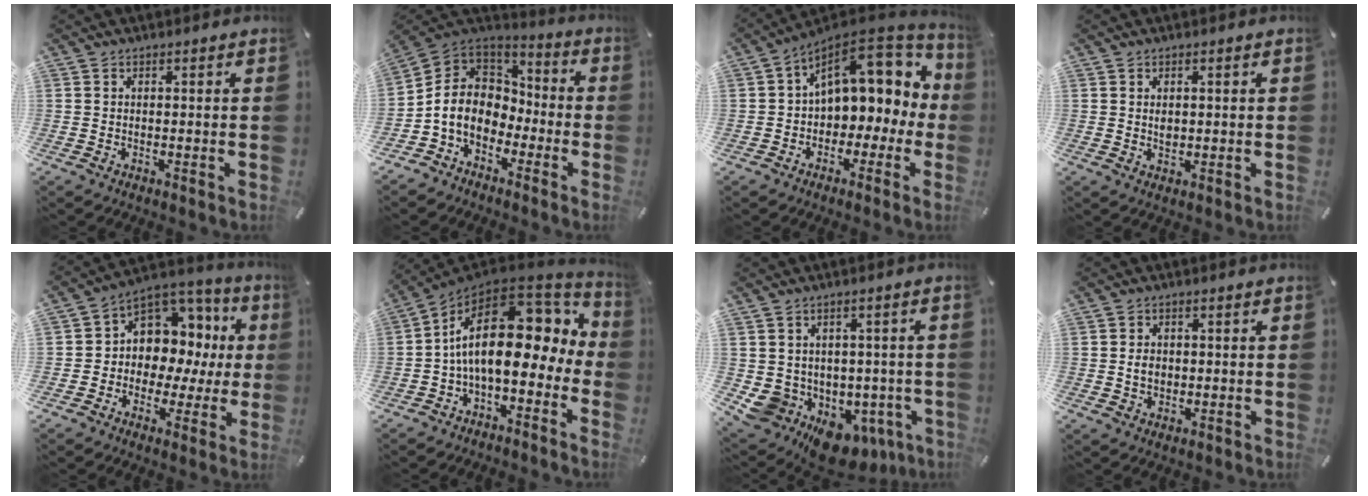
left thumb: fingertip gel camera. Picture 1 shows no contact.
{"total": 10.4, "force": [-3.6, 8.7, 4.5], "torque": [-0.123, 0.014, -0.068]}
{"total": 15.0, "force": [5.9, 10.2, 9.3], "torque": [-0.127, -0.037, 0.104]}
{"total": 1.4, "force": [0.1, 1.0, 1.0], "torque": [-0.022, 0.005, 0.000]}
{"total": 10.2, "force": [2.4, 9.0, 4.1], "torque": [-0.064, -0.043, 0.049]}
{"total": 19.1, "force": [3.5, 10.0, 15.9], "torque": [-0.285, -0.038, 0.058]}
{"total": 8.2, "force": [-3.2, 7.1, 2.5], "torque": [-0.033, -0.011, -0.040]}
{"total": 2.9, "force": [0.0, 2.4, 1.7], "torque": [-0.028, -0.001, -0.001]}